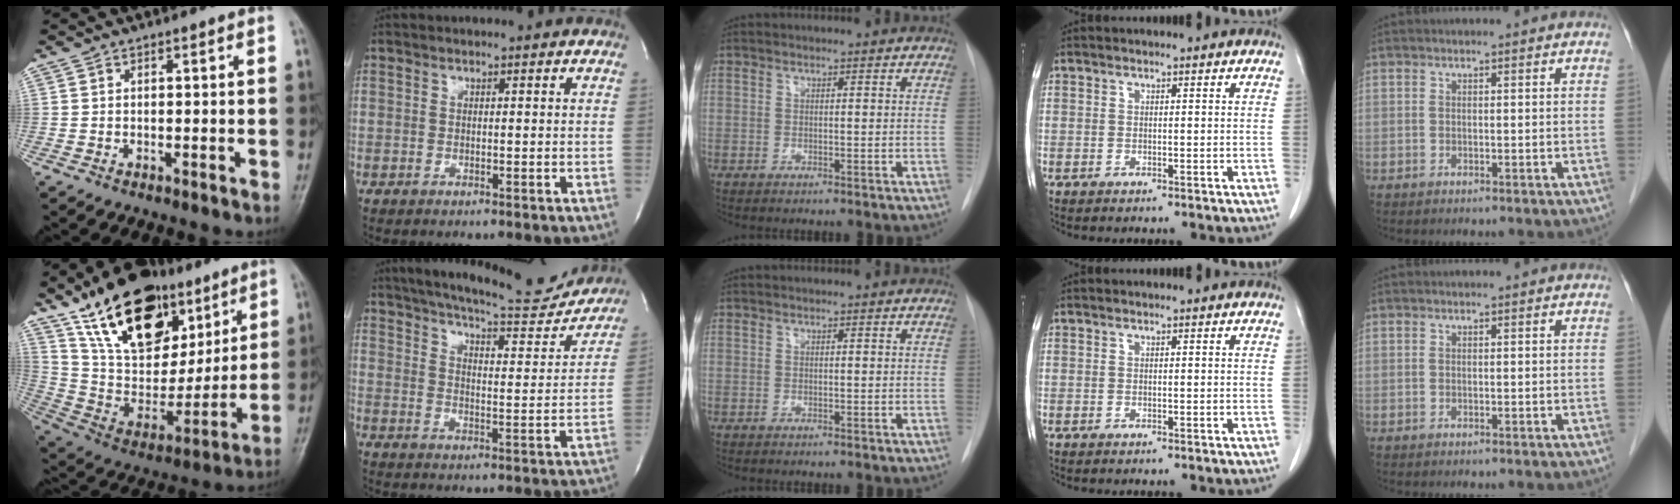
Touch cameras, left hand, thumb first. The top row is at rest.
{"thumb": {"total": 27.2, "force": [15.1, 15.5, 16.6], "torque": [-0.248, -0.028, 0.271]}, "index": {"total": 18.3, "force": [16.8, 2.8, 6.7], "torque": [-0.101, -0.025, 0.220]}}